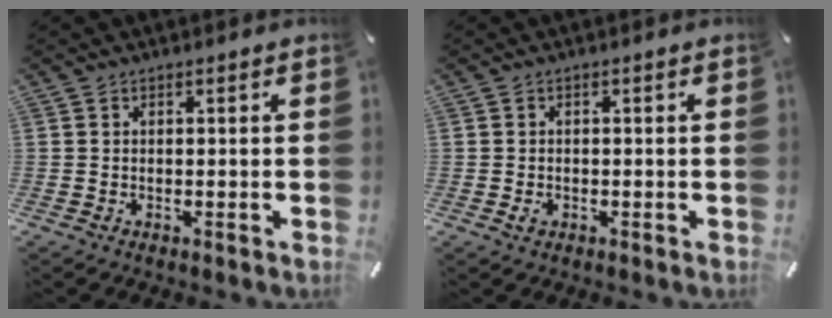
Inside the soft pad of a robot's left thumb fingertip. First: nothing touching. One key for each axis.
{"total": 1.3, "fx": -0.4, "fy": 1.0, "fz": 0.7, "tx": -0.012, "ty": 0.002, "tz": -0.009}